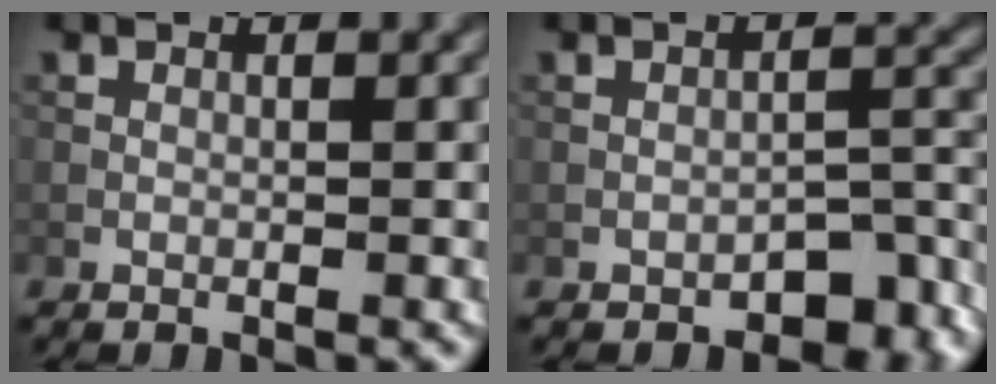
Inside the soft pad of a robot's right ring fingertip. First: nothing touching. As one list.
[{"total": 4.3, "force": [-3.0, 1.9, 2.4], "torque": [-0.022, 0.002, -0.039]}]